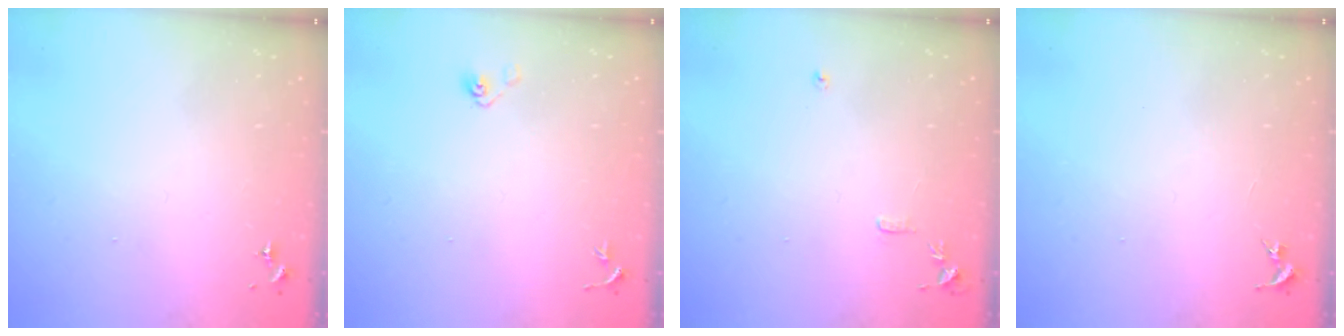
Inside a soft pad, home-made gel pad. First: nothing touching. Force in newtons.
{"total": 4.0, "press": 3.3, "slide": 2.2}
{"total": 7.8, "press": 7.8, "slide": 0.8}
{"total": 0.0}